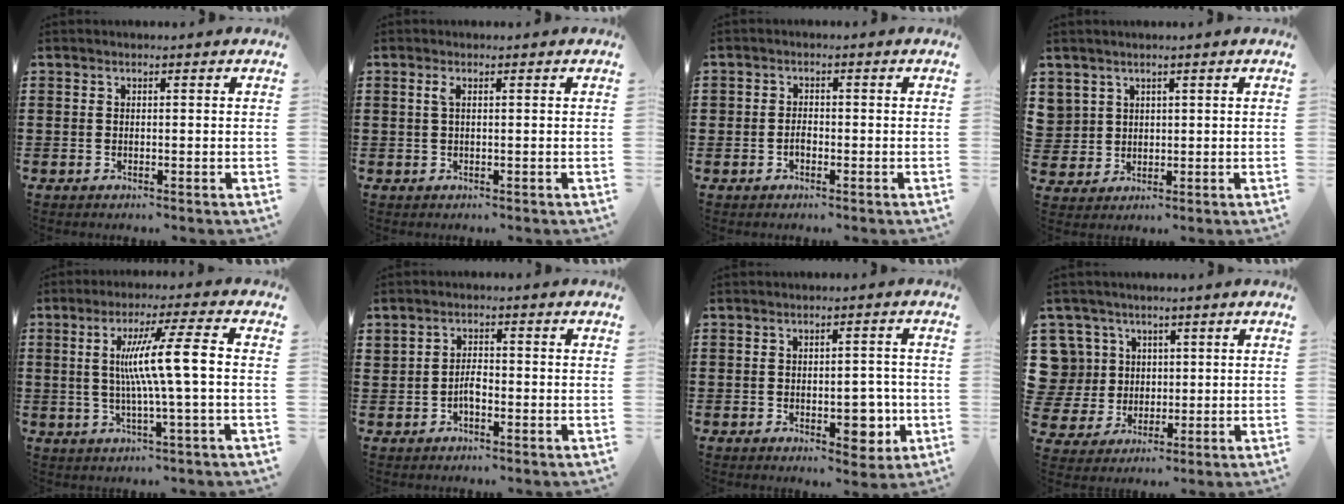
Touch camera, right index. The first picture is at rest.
{"total": 1.3, "force": [0.2, 0.2, 1.3], "torque": [-0.027, 0.002, 0.003]}
{"total": 1.5, "force": [-0.8, 1.0, 0.8], "torque": [-0.018, -0.002, -0.015]}
{"total": 2.7, "force": [1.6, 2.2, 0.0], "torque": [-0.016, 0.007, 0.031]}
{"total": 9.2, "force": [0.1, -0.3, 9.2], "torque": [-0.169, 0.001, -0.008]}
{"total": 2.2, "force": [-0.8, 1.1, 1.7], "torque": [-0.033, 0.001, -0.015]}
{"total": 5.5, "force": [-1.5, 3.2, 4.3], "torque": [-0.051, -0.003, -0.029]}
{"total": 8.1, "force": [2.3, 7.6, 1.6], "torque": [-0.078, 0.007, 0.048]}